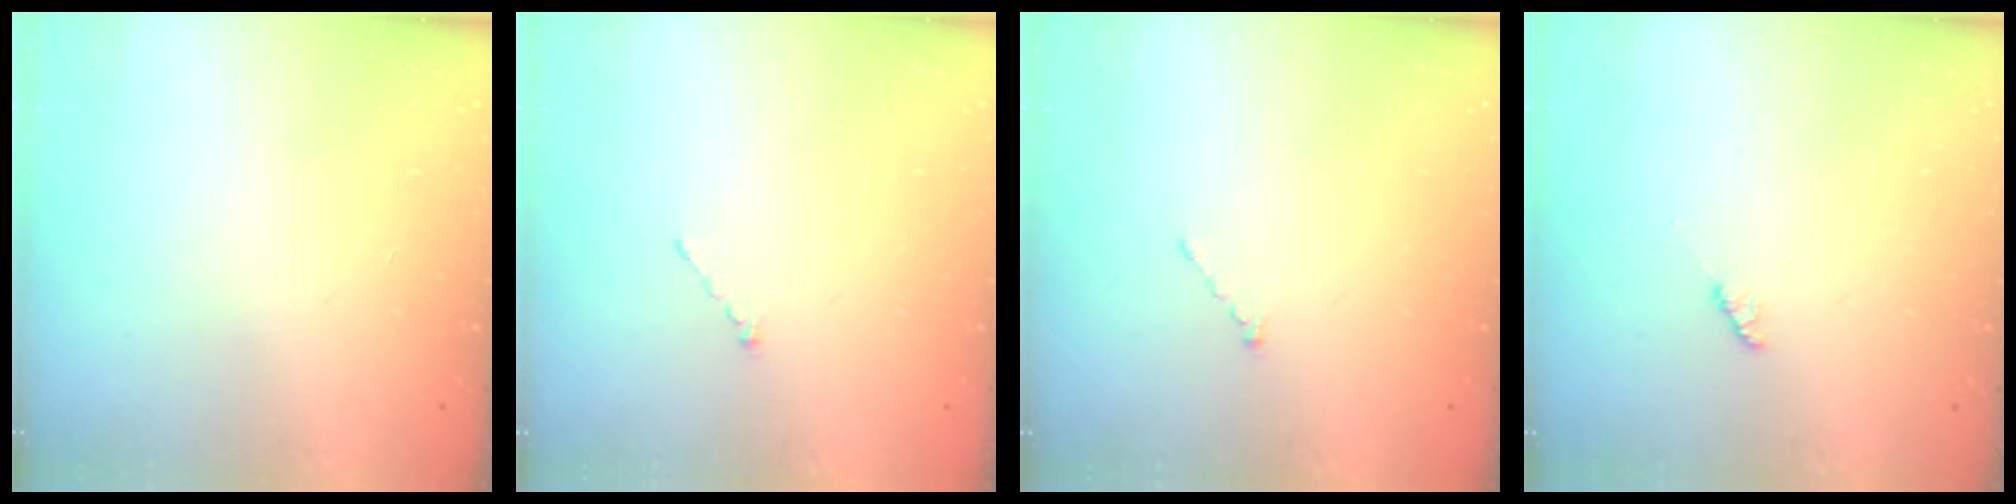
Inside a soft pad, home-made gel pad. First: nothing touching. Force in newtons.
{"total": 1.0, "press": 0.9, "slide": 0.3}
{"total": 1.0, "press": 0.9, "slide": 0.3}
{"total": 2.2, "press": 2.2, "slide": 0.3}